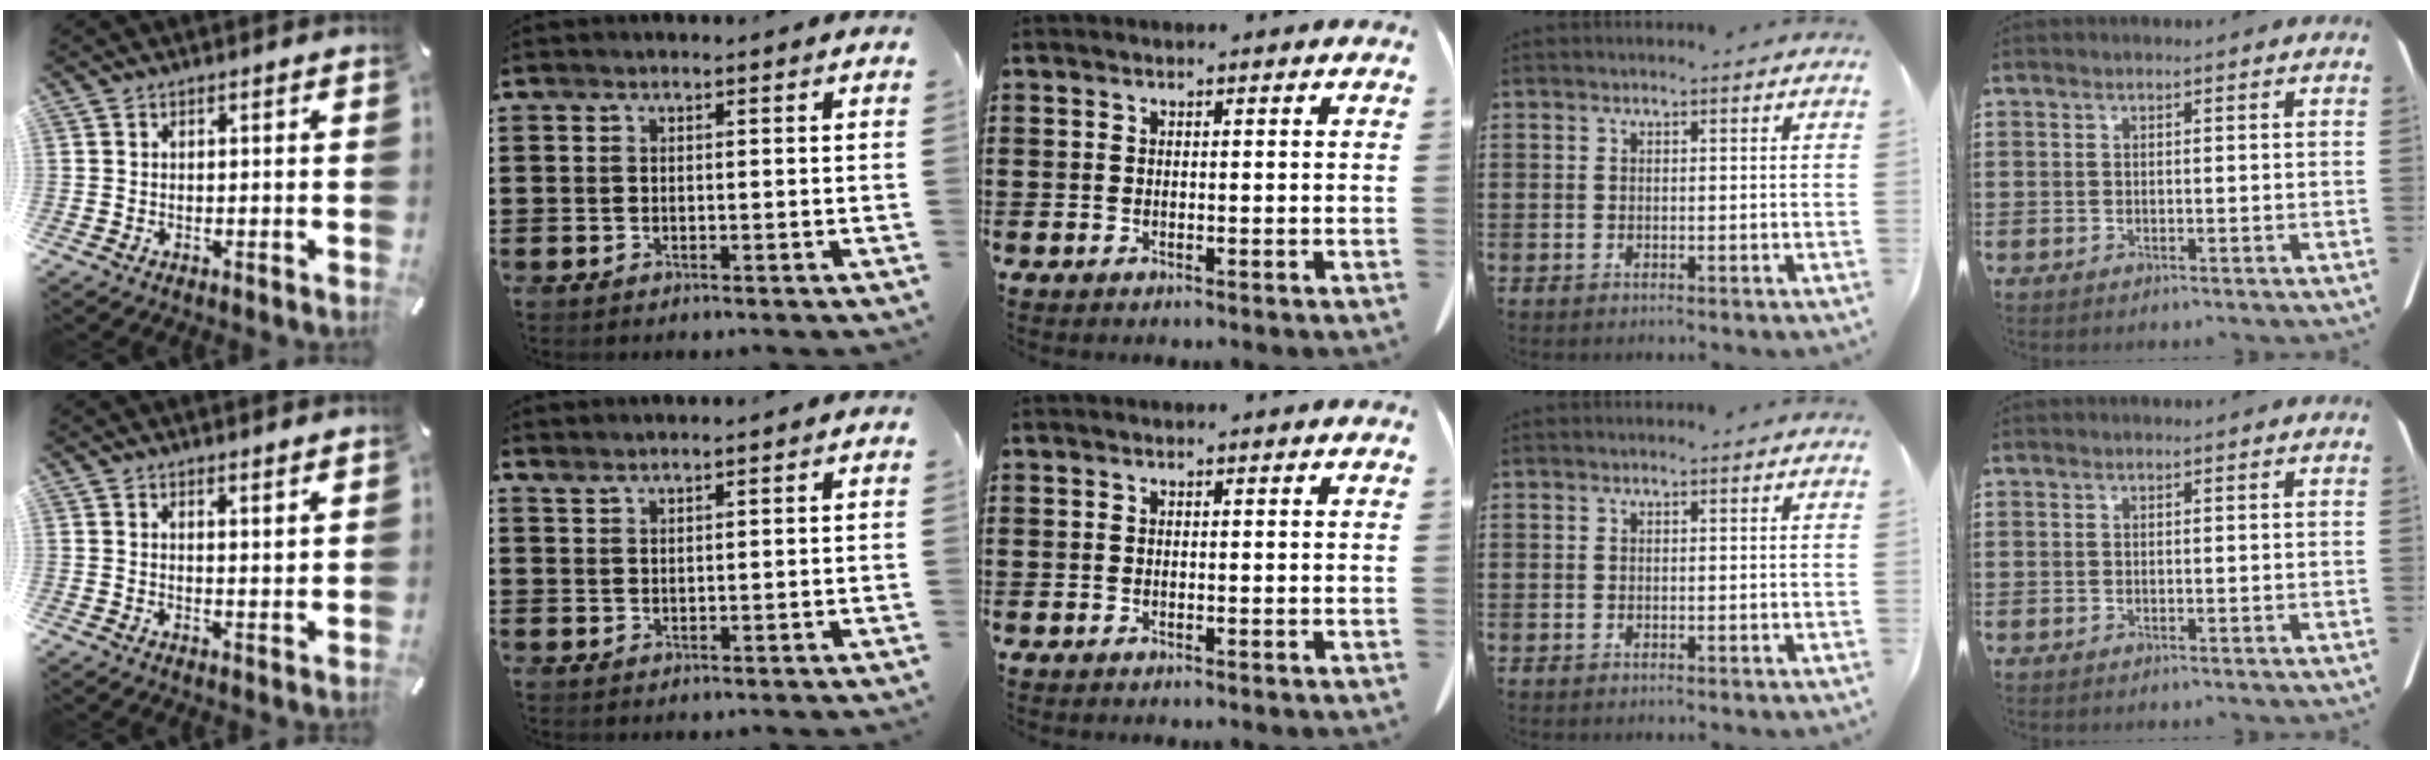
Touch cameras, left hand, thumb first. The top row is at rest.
{"thumb": {"total": 2.1, "force": [2.1, 0.2, 0.2], "torque": [-0.001, -0.015, 0.038]}, "index": {"total": 1.4, "force": [1.3, -0.2, 0.1], "torque": [-0.005, -0.001, 0.027]}}